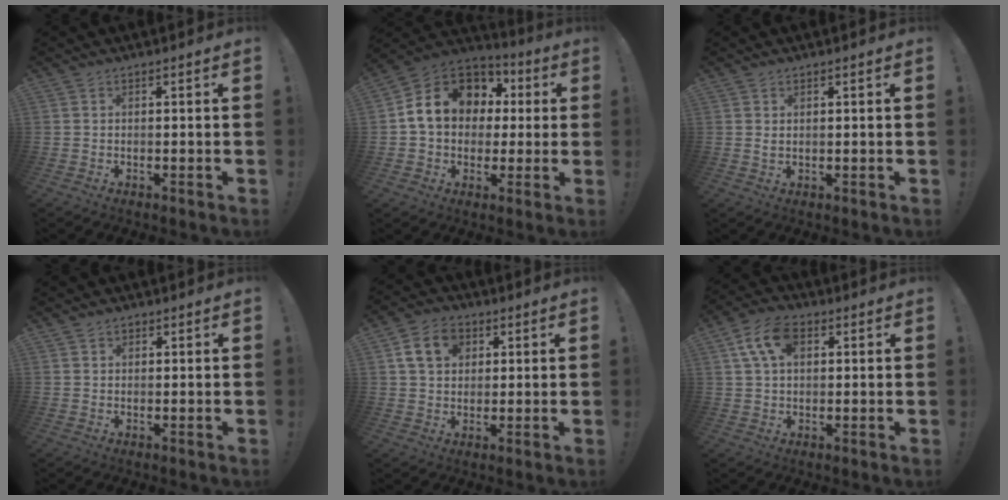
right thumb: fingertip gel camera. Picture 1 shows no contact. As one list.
[{"total": 16.5, "force": [4.2, 12.9, 9.3], "torque": [-0.135, -0.005, 0.086]}, {"total": 1.1, "force": [0.6, 0.5, 0.8], "torque": [-0.009, -0.002, 0.010]}, {"total": 1.4, "force": [0.9, 1.0, 0.2], "torque": [0.007, -0.004, 0.015]}, {"total": 10.3, "force": [4.0, 7.8, 5.5], "torque": [-0.083, 0.000, 0.076]}, {"total": 10.5, "force": [3.8, 6.5, 7.4], "torque": [-0.137, 0.005, 0.073]}]